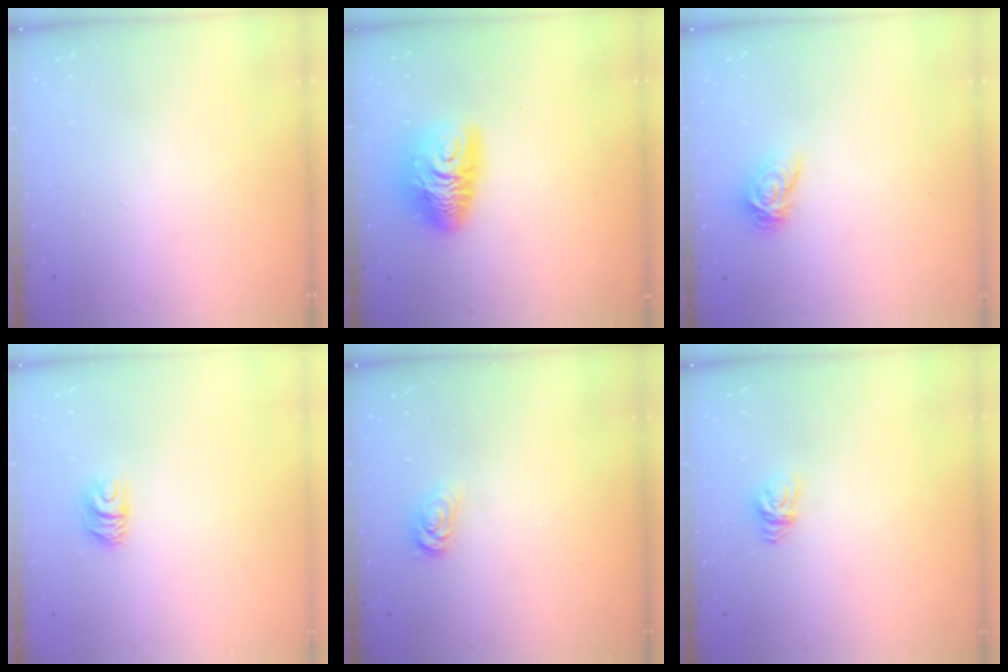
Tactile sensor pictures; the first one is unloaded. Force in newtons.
{"total": 10.9, "press": 10.8, "slide": 1.2}
{"total": 5.7, "press": 5.7, "slide": 0.2}
{"total": 5.9, "press": 5.9, "slide": 0.5}
{"total": 2.5, "press": 2.5, "slide": 0.4}
{"total": 5.8, "press": 5.8, "slide": 0.4}